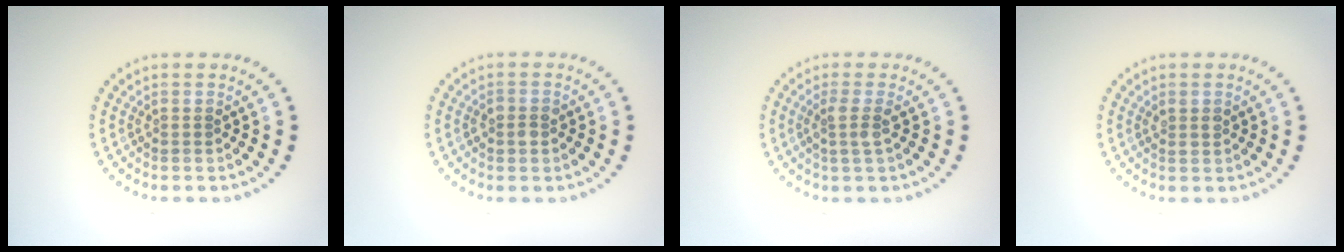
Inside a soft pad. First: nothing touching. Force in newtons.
{"total": 1.3, "press": 1.2, "slide": 0.3}
{"total": 1.7, "press": 1.3, "slide": 1.1}
{"total": 1.0, "press": 0.9, "slide": 0.4}